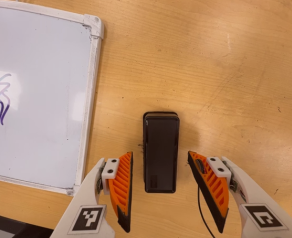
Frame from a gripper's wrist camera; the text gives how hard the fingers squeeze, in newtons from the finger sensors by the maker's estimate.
{"total": 0.0}